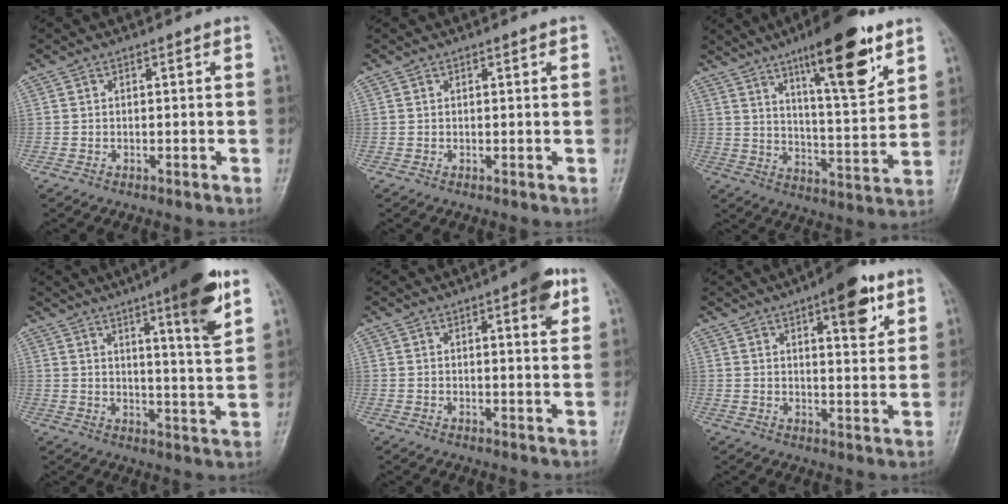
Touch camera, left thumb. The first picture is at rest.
{"total": 1.0, "force": [0.5, 0.2, 0.9], "torque": [-0.013, 0.000, 0.006]}
{"total": 17.5, "force": [10.2, 4.1, 13.6], "torque": [-0.186, -0.056, 0.165]}
{"total": 13.9, "force": [7.8, 1.7, 11.4], "torque": [-0.152, -0.041, 0.108]}
{"total": 6.7, "force": [3.4, 1.8, 5.5], "torque": [-0.061, -0.010, 0.038]}
{"total": 10.4, "force": [5.5, 3.5, 8.1], "torque": [-0.091, -0.024, 0.074]}